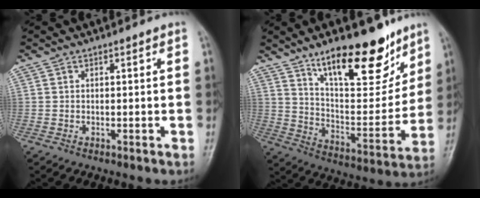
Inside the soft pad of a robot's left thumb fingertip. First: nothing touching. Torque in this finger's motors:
{"motor_torque": [0.76, 0.69, 1.43, -1.34, 0.41]}